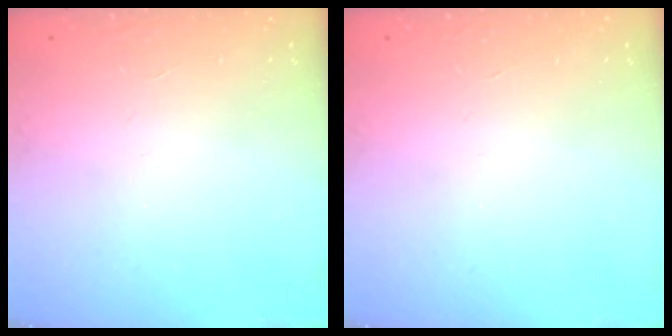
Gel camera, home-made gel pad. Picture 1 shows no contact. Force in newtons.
{"total": 0.0}